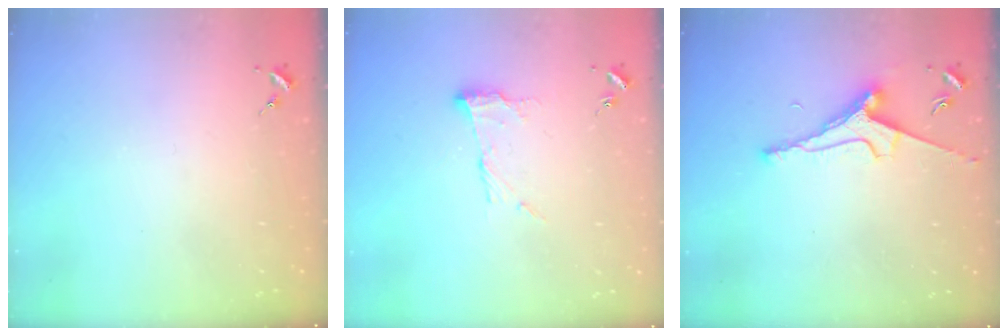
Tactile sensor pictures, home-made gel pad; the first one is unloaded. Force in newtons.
{"total": 10.7, "press": 10.7, "slide": 0.3}
{"total": 7.6, "press": 7.5, "slide": 1.2}